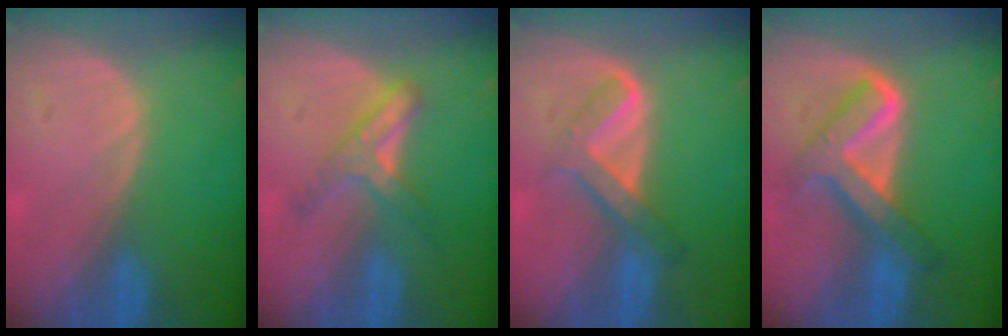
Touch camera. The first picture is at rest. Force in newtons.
{"total": 5.1, "press": 5.1, "slide": 0.4}
{"total": 6.0, "press": 5.3, "slide": 2.8}
{"total": 8.0, "press": 8.0, "slide": 0.7}